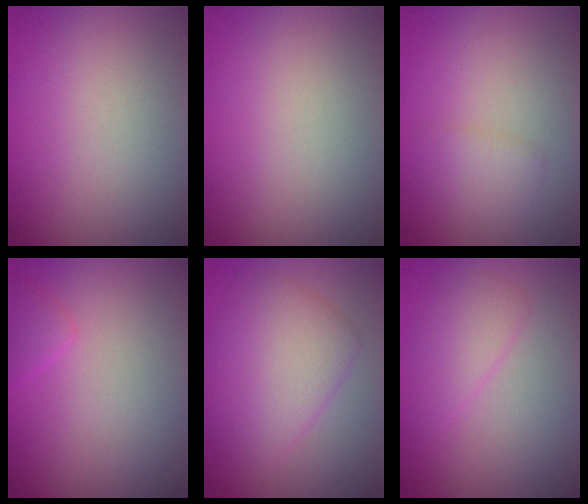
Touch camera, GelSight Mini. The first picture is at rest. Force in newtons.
{"total": 0.0}
{"total": 1.6, "press": 1.6, "slide": 0.1}
{"total": 1.1, "press": 1.1, "slide": 0.1}
{"total": 5.3, "press": 5.3, "slide": 0.1}
{"total": 2.2, "press": 2.2, "slide": 0.1}